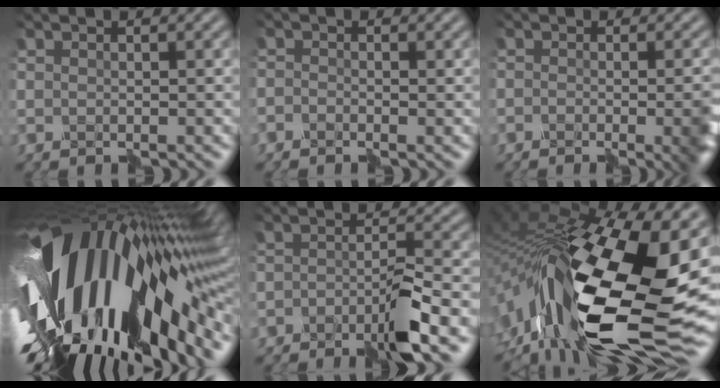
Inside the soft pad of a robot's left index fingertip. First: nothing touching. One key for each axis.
{"total": 1.2, "fx": -1.1, "fy": 0.4, "fz": -0.1, "tx": -0.005, "ty": 0.001, "tz": -0.022}
{"total": 6.1, "fx": -2.8, "fy": 2.4, "fz": 4.9, "tx": -0.048, "ty": -0.005, "tz": -0.033}
{"total": 16.8, "fx": -1.6, "fy": 8.3, "fz": 14.5, "tx": -0.263, "ty": -0.013, "tz": -0.032}
{"total": 3.8, "fx": -2.8, "fy": 0.4, "fz": 2.6, "tx": -0.055, "ty": 0.004, "tz": -0.055}
{"total": 18.6, "fx": -3.7, "fy": 9.2, "fz": 15.8, "tx": -0.322, "ty": -0.016, "tz": -0.063}